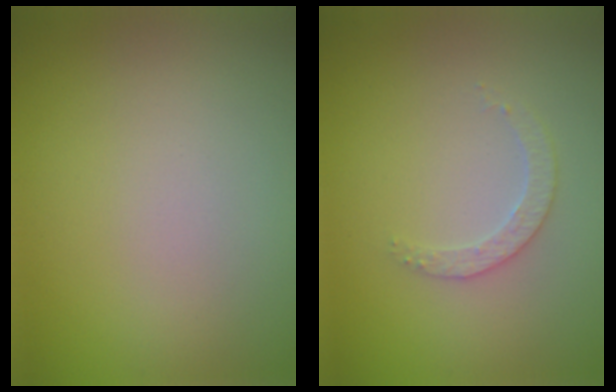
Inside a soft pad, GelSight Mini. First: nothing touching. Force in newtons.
{"total": 1.9, "press": 1.8, "slide": 0.6}